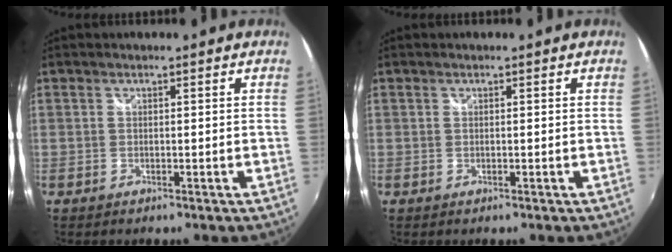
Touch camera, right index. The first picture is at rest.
{"total": 0.0}